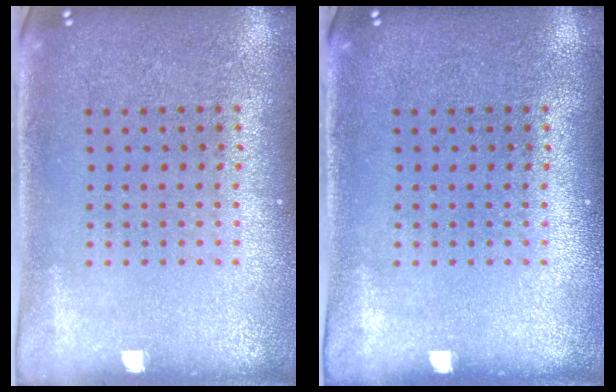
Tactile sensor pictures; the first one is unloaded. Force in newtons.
{"total": 0.0}